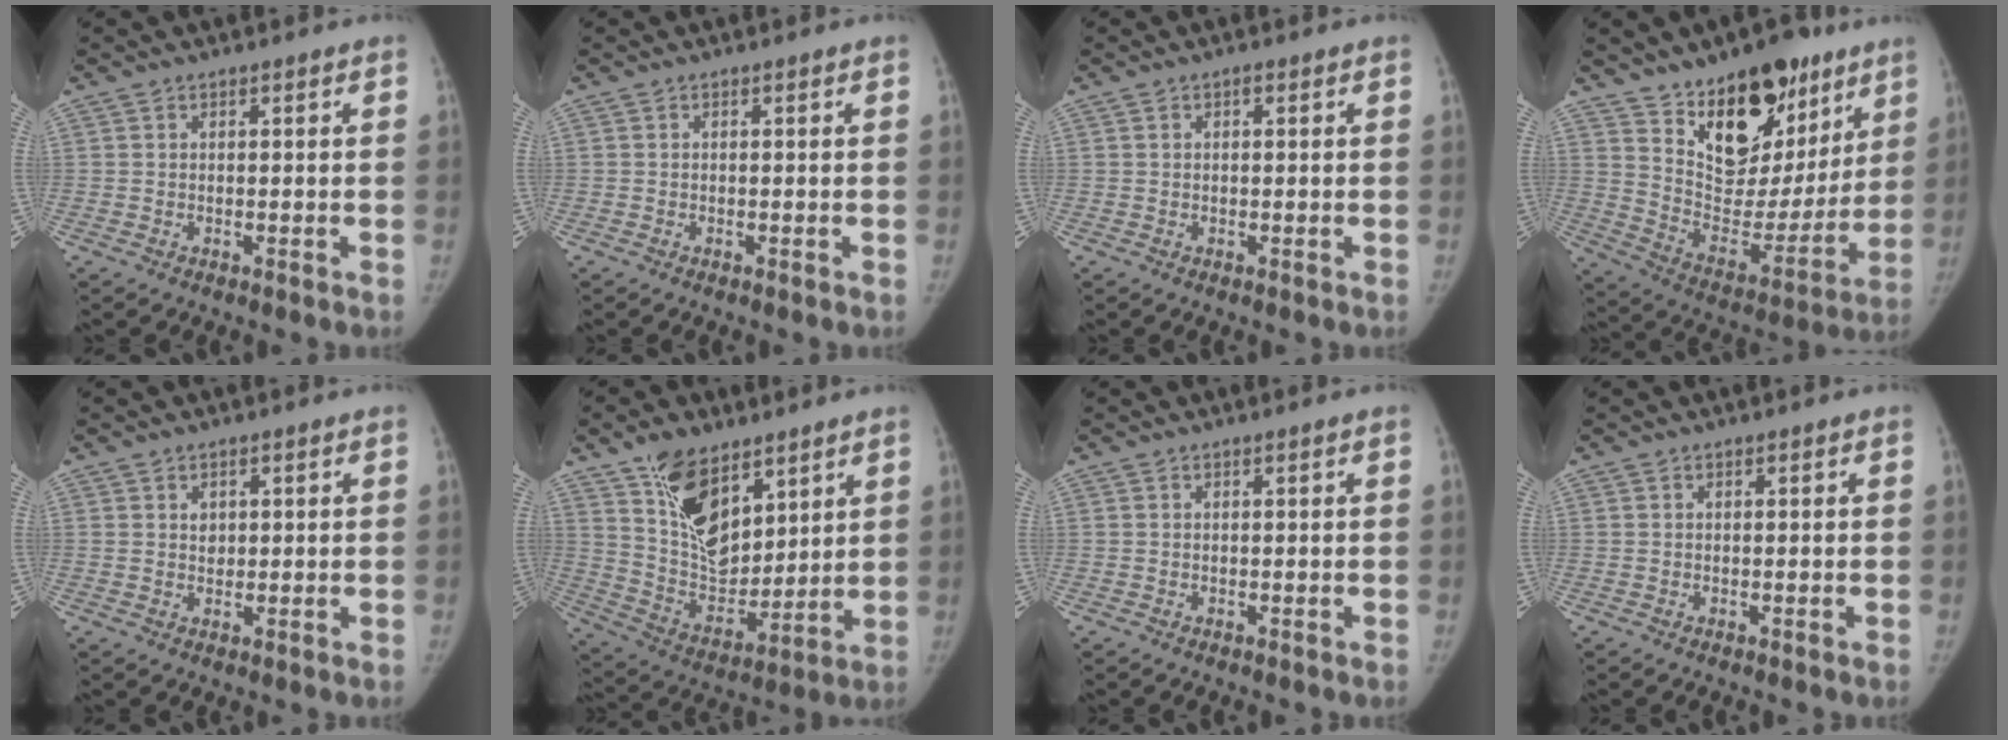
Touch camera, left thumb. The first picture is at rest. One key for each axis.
{"total": 0.0}
{"total": 0.8, "fx": 0.3, "fy": 0.4, "fz": 0.6, "tx": -0.007, "ty": 0.002, "tz": 0.004}
{"total": 22.5, "fx": 14.1, "fy": 12.2, "fz": 12.6, "tx": -0.132, "ty": -0.080, "tz": 0.229}
{"total": 1.9, "fx": 0.7, "fy": 1.5, "fz": 1.0, "tx": -0.005, "ty": -0.005, "tz": 0.014}
{"total": 15.8, "fx": 9.3, "fy": 8.9, "fz": 9.2, "tx": -0.114, "ty": -0.059, "tz": 0.184}
{"total": 0.0}
{"total": 0.0}